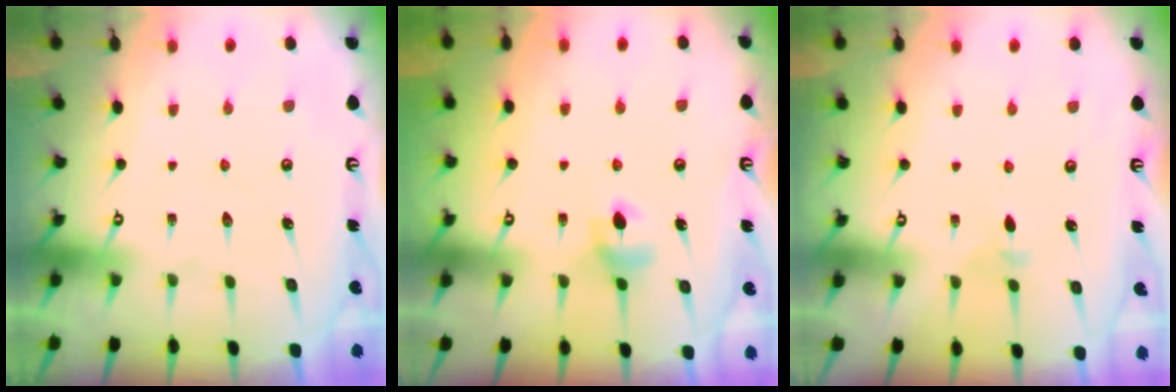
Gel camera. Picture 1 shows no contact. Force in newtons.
{"total": 5.7, "press": 5.7, "slide": 0.6}
{"total": 2.0, "press": 2.0, "slide": 0.5}